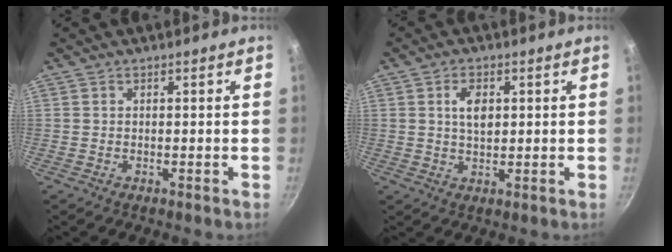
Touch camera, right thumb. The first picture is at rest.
{"total": 4.5, "force": [1.2, 2.7, 3.4], "torque": [-0.050, -0.005, 0.022]}